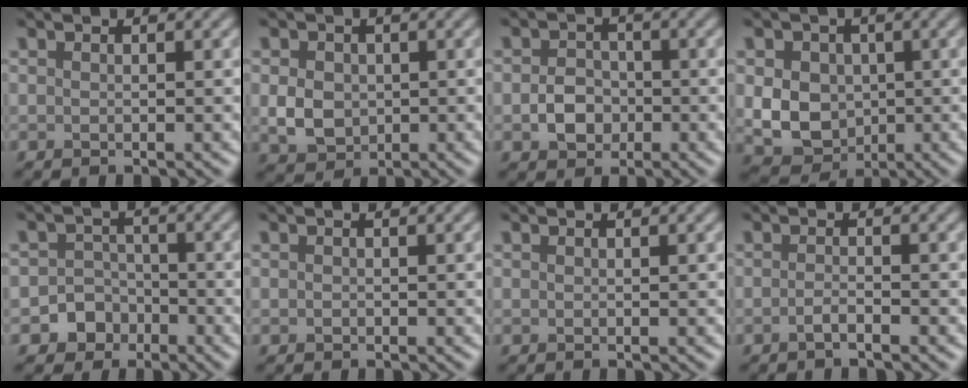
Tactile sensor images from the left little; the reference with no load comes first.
{"total": 3.4, "force": [-0.1, 2.8, 1.9], "torque": [-0.039, -0.004, -0.004]}
{"total": 2.8, "force": [-0.8, 2.2, 1.4], "torque": [-0.019, 0.000, -0.020]}
{"total": 6.6, "force": [0.0, 5.5, 3.7], "torque": [-0.061, -0.002, -0.010]}
{"total": 3.4, "force": [-1.7, 2.8, 0.5], "torque": [0.023, 0.006, -0.039]}
{"total": 0.0}
{"total": 0.0}
{"total": 1.3, "force": [-0.8, 0.3, 1.0], "torque": [-0.016, 0.001, -0.017]}